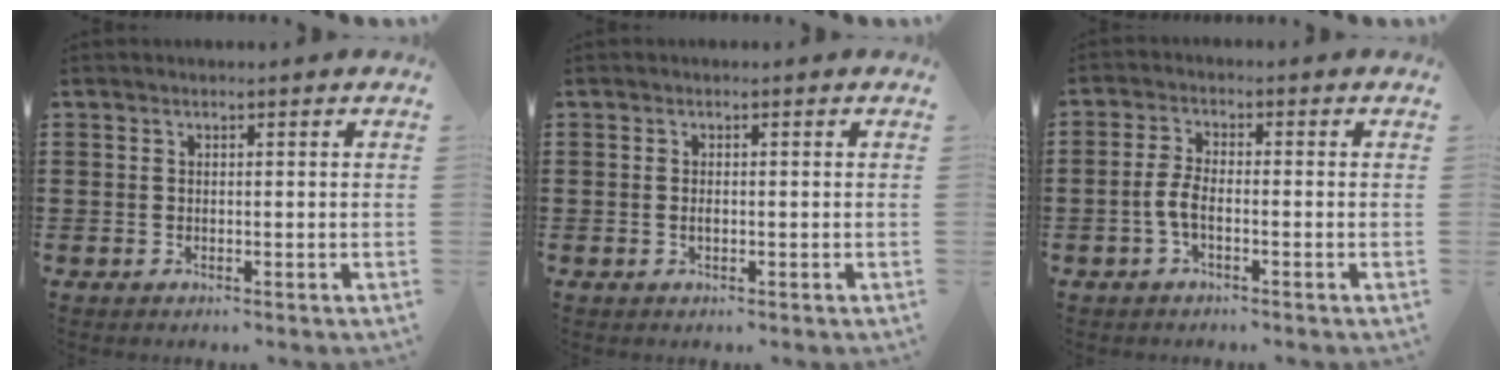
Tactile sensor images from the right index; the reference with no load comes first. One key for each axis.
{"total": 0.9, "fx": -0.2, "fy": 0.4, "fz": 0.8, "tx": -0.016, "ty": 0.000, "tz": -0.003}
{"total": 3.5, "fx": -1.2, "fy": 1.1, "fz": 3.1, "tx": -0.084, "ty": -0.007, "tz": -0.030}